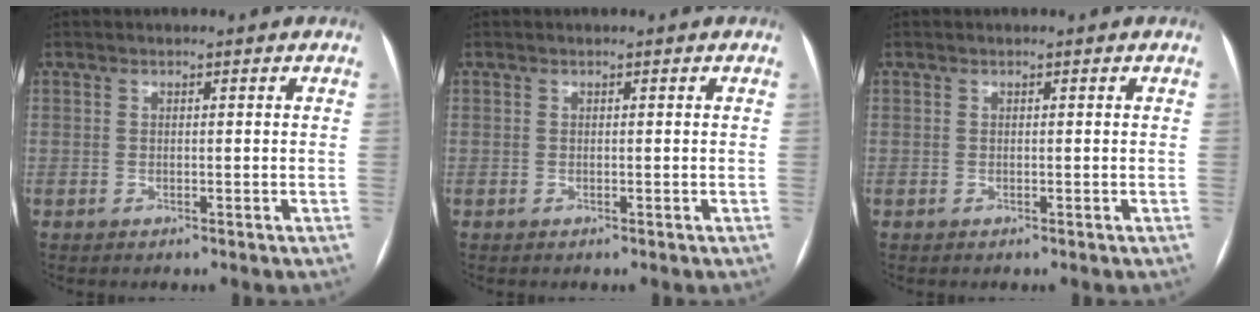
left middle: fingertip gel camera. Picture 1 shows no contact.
{"total": 0.0}
{"total": 0.0}